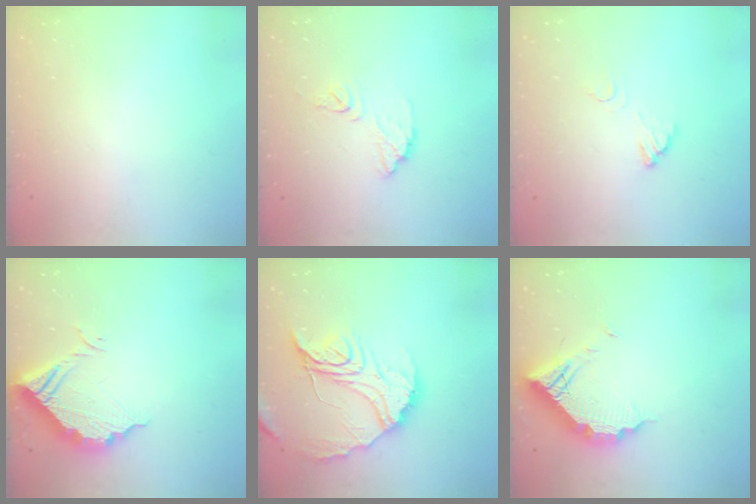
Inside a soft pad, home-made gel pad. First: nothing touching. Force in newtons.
{"total": 8.9, "press": 8.9, "slide": 0.6}
{"total": 3.6, "press": 3.6, "slide": 0.3}
{"total": 11.0, "press": 11.0, "slide": 0.8}
{"total": 17.2, "press": 17.1, "slide": 1.6}
{"total": 13.0, "press": 13.0, "slide": 1.0}